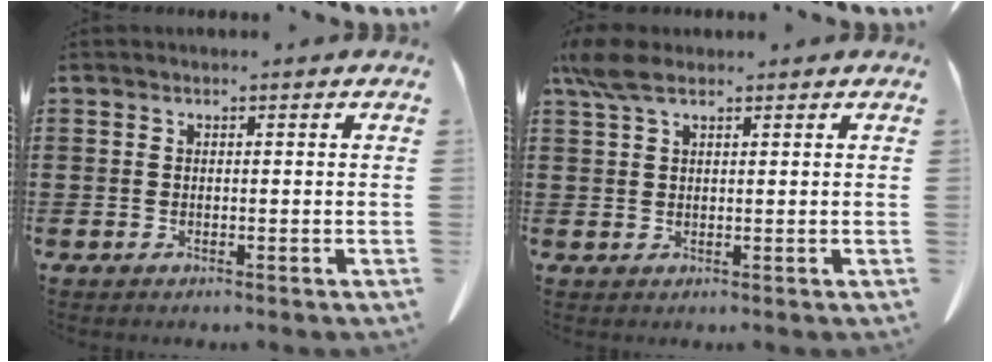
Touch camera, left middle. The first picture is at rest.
{"total": 4.2, "force": [2.5, 1.6, 3.1], "torque": [-0.075, 0.001, 0.044]}